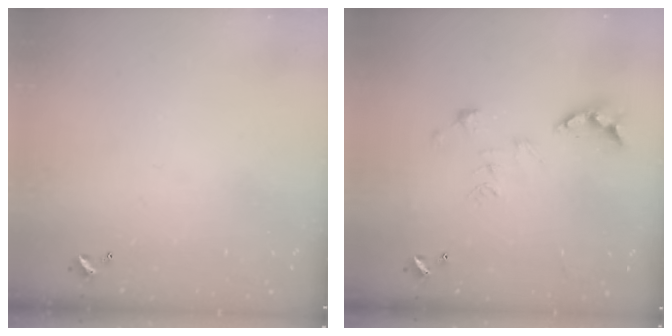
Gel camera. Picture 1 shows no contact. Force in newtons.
{"total": 2.4, "press": 1.9, "slide": 1.5}